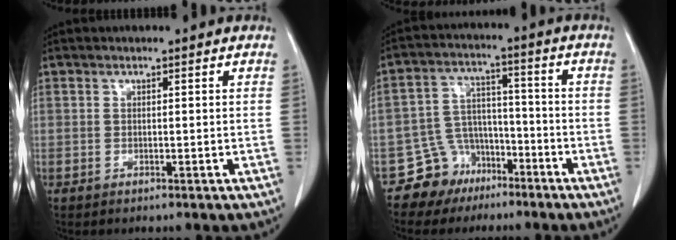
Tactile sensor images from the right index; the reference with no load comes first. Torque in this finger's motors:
{"motor_torque": [0.07, -0.36, -0.34, -0.18]}